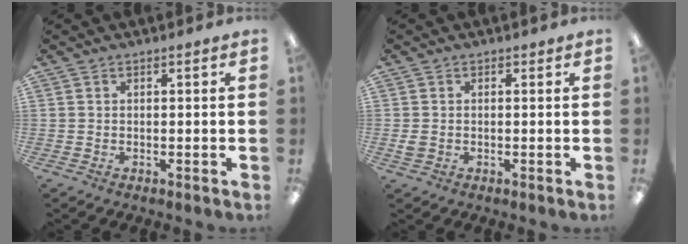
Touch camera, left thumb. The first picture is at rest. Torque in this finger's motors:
{"motor_torque": [-0.20, -0.17, -0.21, 0.08, 0.03]}